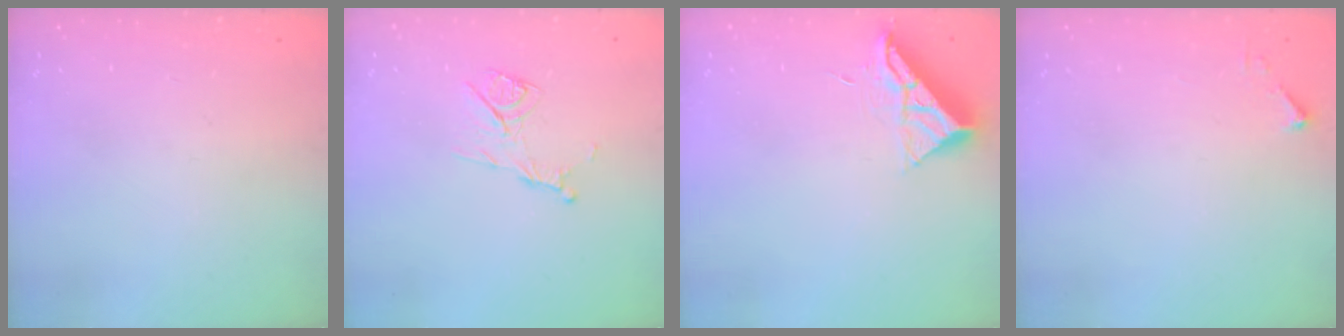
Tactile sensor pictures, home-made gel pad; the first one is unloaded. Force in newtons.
{"total": 9.2, "press": 9.2, "slide": 0.2}
{"total": 10.2, "press": 10.2, "slide": 0.5}
{"total": 2.7, "press": 2.7, "slide": 0.3}